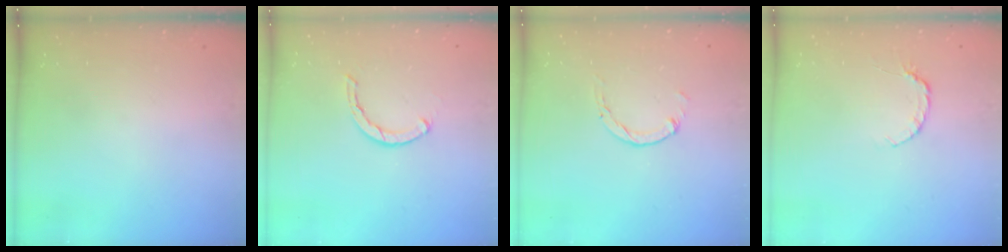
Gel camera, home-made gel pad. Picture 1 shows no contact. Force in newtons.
{"total": 2.1, "press": 2.1, "slide": 0.2}
{"total": 1.5, "press": 1.5, "slide": 0.2}
{"total": 3.3, "press": 3.3, "slide": 0.3}